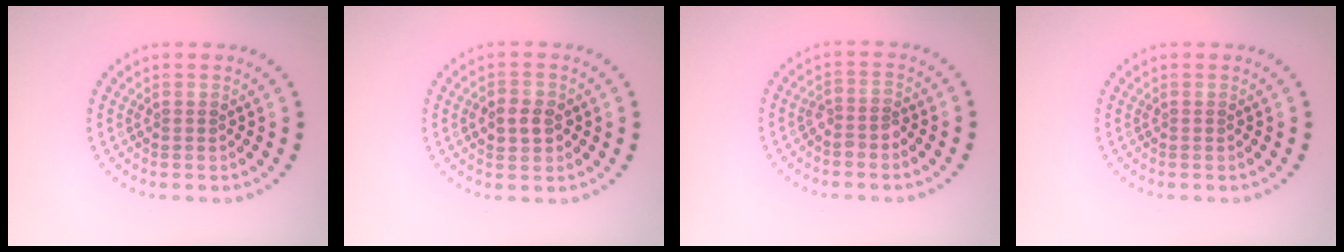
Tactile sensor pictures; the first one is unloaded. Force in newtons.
{"total": 2.7, "press": 2.7, "slide": 0.4}
{"total": 1.7, "press": 1.4, "slide": 1.0}
{"total": 0.0}